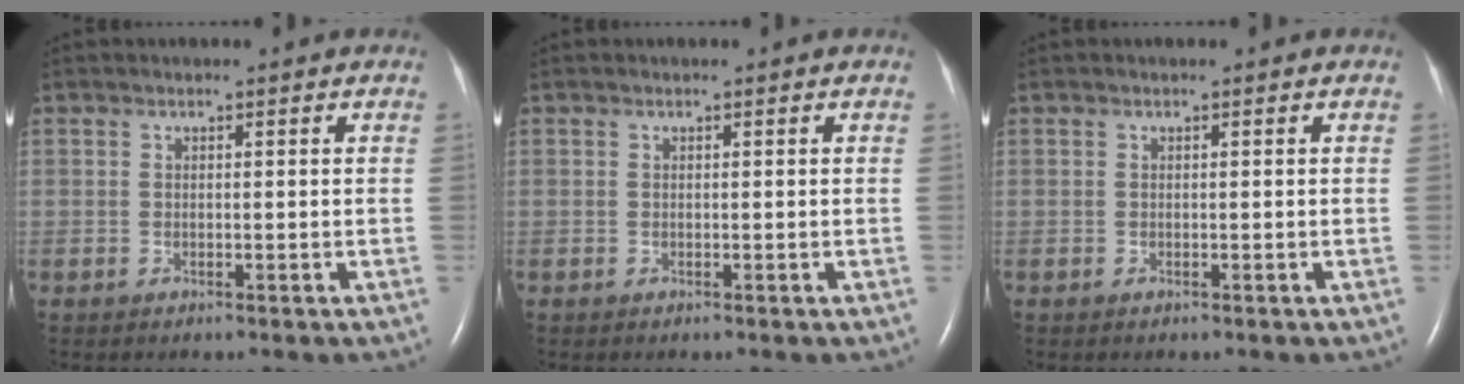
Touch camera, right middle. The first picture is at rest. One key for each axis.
{"total": 0.0}
{"total": 0.0}